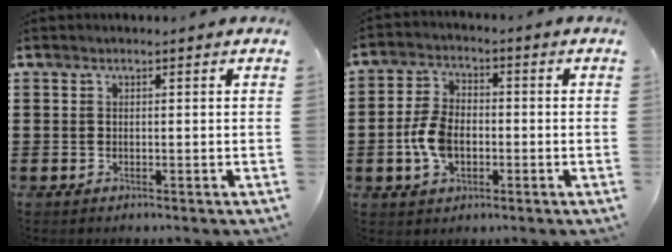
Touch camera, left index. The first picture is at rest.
{"total": 6.7, "force": [-1.5, 4.2, 5.0], "torque": [-0.130, -0.002, -0.036]}